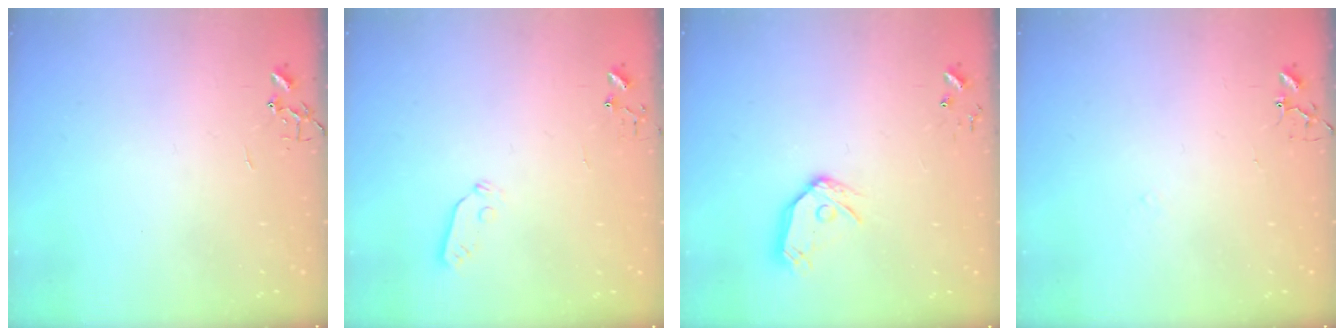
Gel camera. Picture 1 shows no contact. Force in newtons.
{"total": 3.6, "press": 3.6, "slide": 0.6}
{"total": 11.3, "press": 11.2, "slide": 1.4}
{"total": 5.7, "press": 5.6, "slide": 0.7}